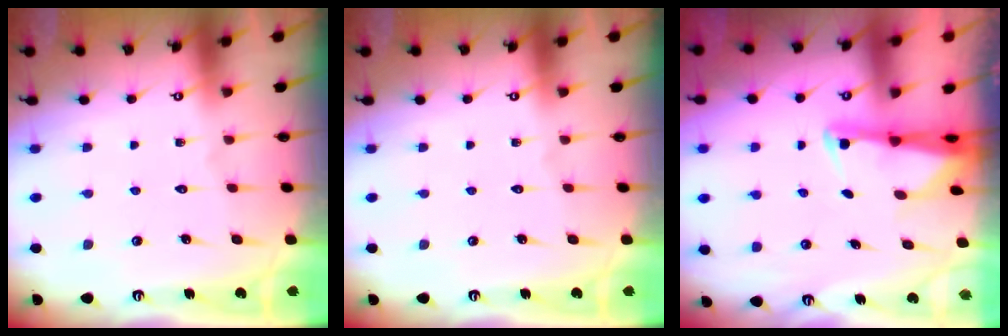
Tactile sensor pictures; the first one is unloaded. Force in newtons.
{"total": 0.0}
{"total": 2.7, "press": 2.6, "slide": 0.5}